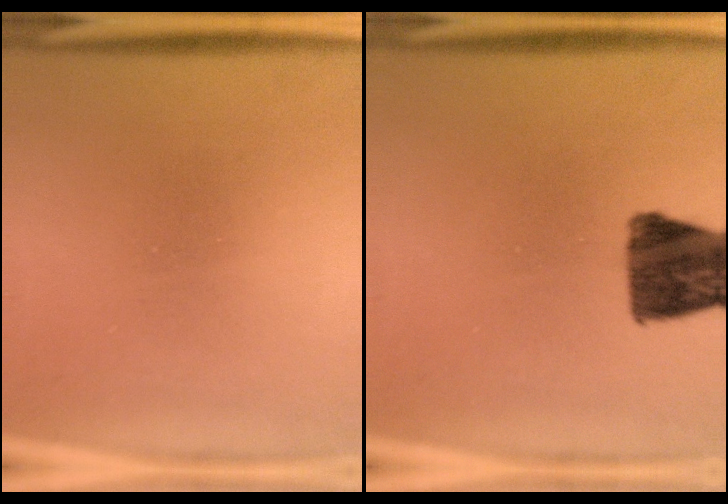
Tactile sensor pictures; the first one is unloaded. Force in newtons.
{"total": 11.2}